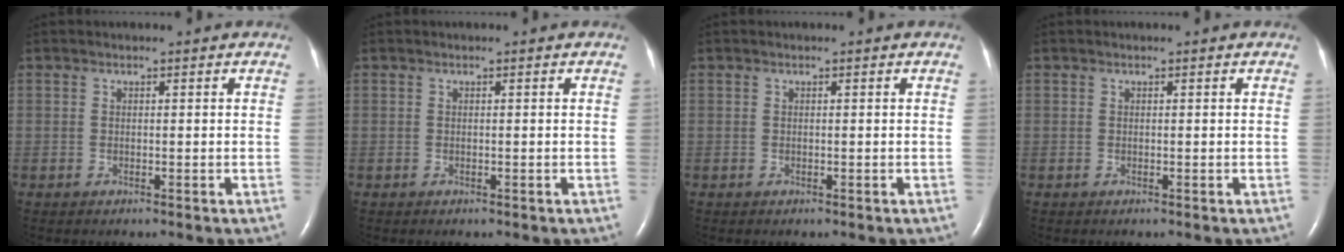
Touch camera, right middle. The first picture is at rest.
{"total": 0.0}
{"total": 0.0}
{"total": 0.0}